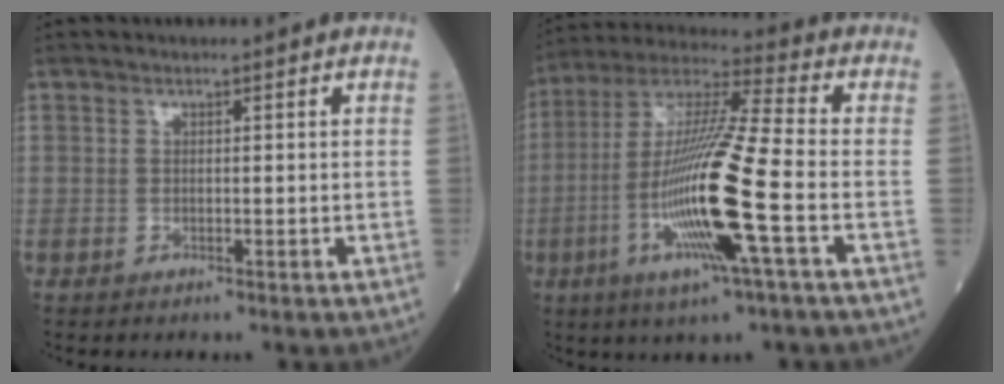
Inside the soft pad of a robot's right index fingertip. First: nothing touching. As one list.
[{"total": 17.6, "force": [-4.7, 0.0, 17.0], "torque": [-0.345, -0.014, -0.094]}]